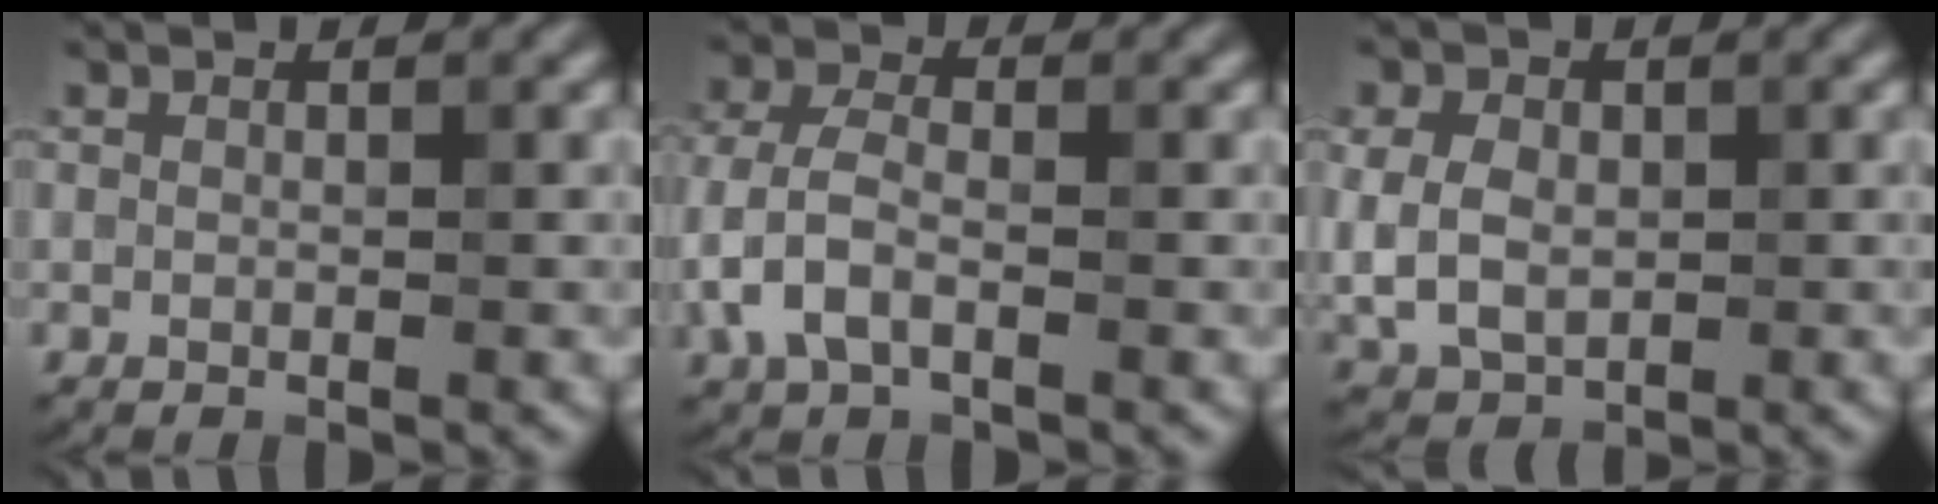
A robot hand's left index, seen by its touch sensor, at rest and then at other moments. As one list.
[{"total": 3.5, "force": [-1.2, 1.7, 2.8], "torque": [-0.074, 0.009, -0.032]}, {"total": 6.8, "force": [0.9, 5.3, 4.2], "torque": [-0.080, 0.026, -0.003]}]